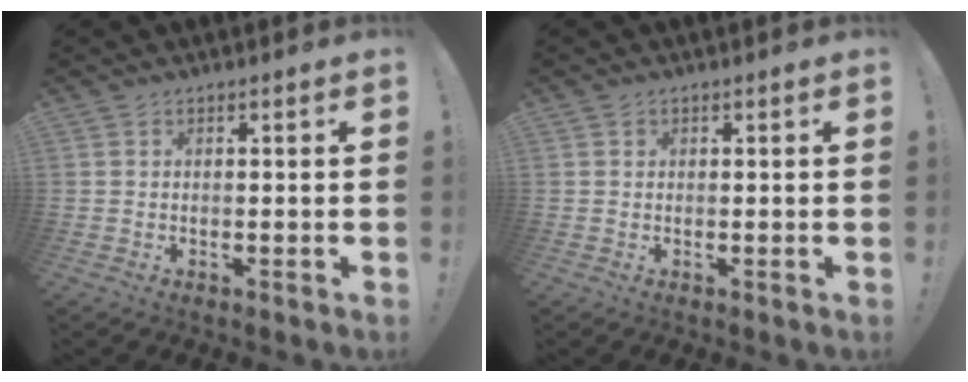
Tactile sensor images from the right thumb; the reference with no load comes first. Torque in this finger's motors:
{"motor_torque": [-0.09, -0.02, 0.07, 0.17, 0.00]}